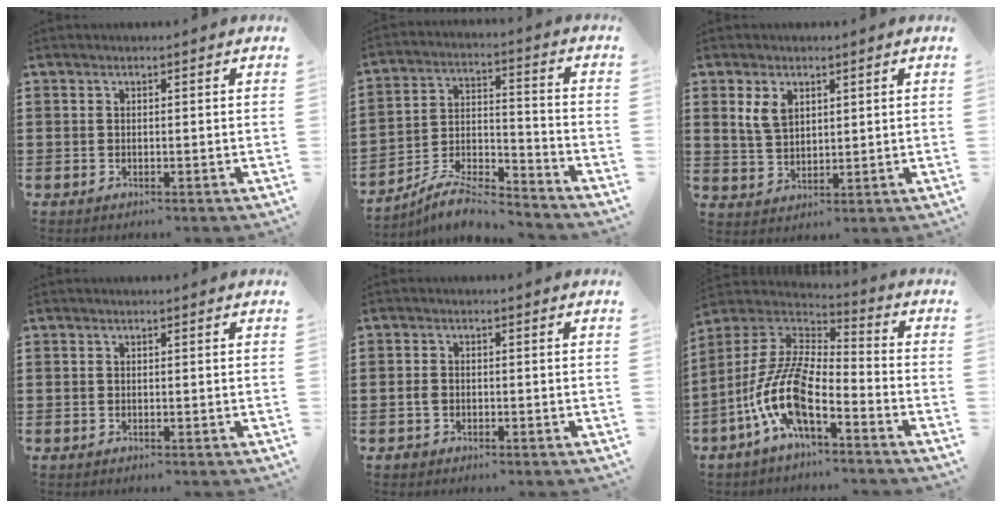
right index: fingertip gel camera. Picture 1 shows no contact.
{"total": 8.5, "force": [-7.7, 1.6, 3.1], "torque": [-0.058, 0.011, -0.150]}
{"total": 4.2, "force": [1.9, 2.8, 2.5], "torque": [-0.058, 0.011, 0.035]}
{"total": 0.0}
{"total": 1.6, "force": [-0.7, 1.2, 0.9], "torque": [-0.027, -0.004, -0.016]}
{"total": 12.0, "force": [-6.0, 4.1, 9.6], "torque": [-0.237, -0.017, -0.125]}